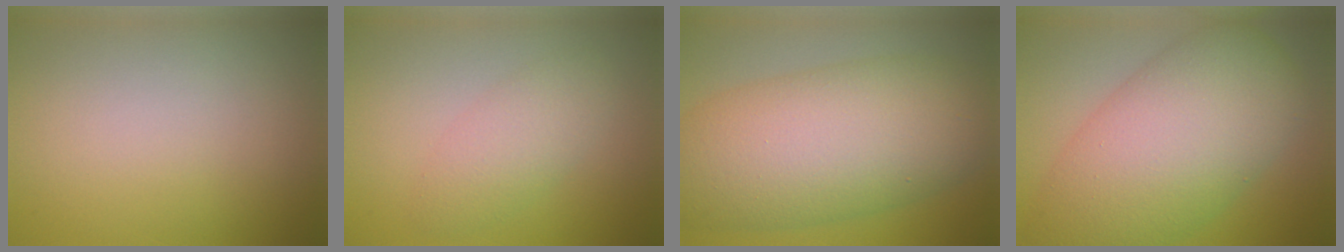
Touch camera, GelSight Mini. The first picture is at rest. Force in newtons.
{"total": 3.0, "press": 3.0, "slide": 0.0}
{"total": 12.3, "press": 12.3, "slide": 0.3}
{"total": 11.9, "press": 11.9, "slide": 0.4}